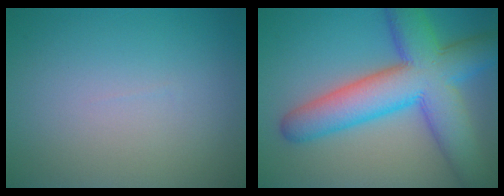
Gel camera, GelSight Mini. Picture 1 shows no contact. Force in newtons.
{"total": 11.0, "press": 11.0, "slide": 0.4}